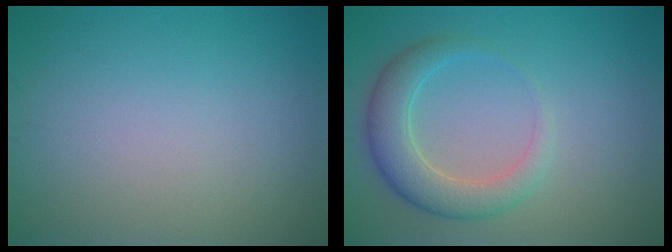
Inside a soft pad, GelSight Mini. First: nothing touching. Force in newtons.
{"total": 4.2, "press": 4.2, "slide": 0.2}